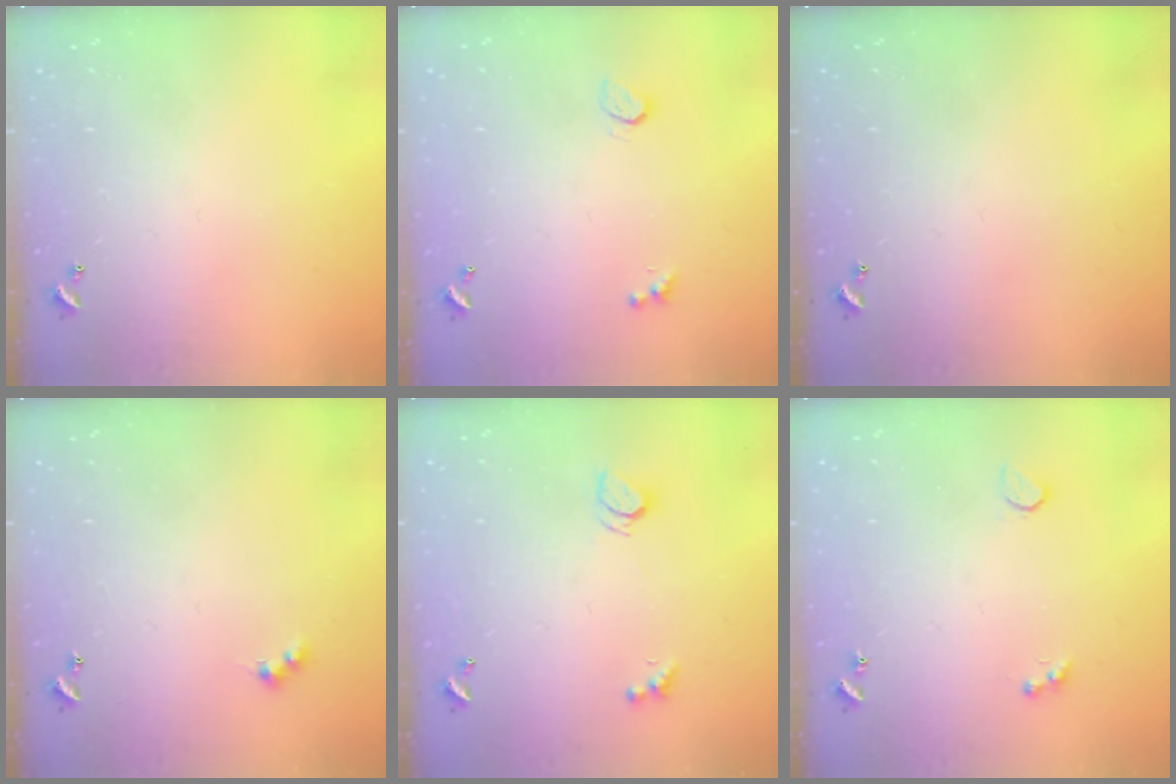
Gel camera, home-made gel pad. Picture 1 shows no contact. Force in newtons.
{"total": 0.9, "press": 0.8, "slide": 0.4}
{"total": 0.0}
{"total": 3.0, "press": 2.9, "slide": 0.5}
{"total": 2.5, "press": 2.4, "slide": 0.6}
{"total": 2.6, "press": 2.2, "slide": 1.2}